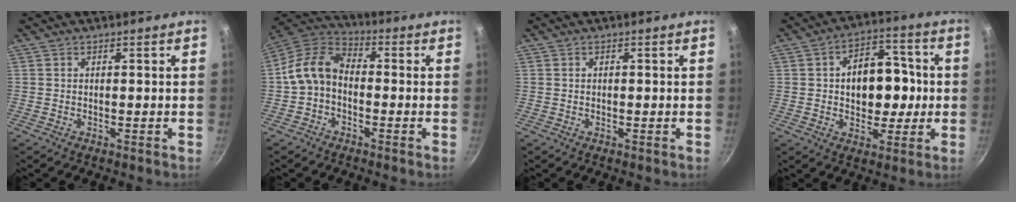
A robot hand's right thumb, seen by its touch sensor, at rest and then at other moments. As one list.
[{"total": 10.4, "force": [-1.2, 7.5, 7.1], "torque": [-0.127, 0.034, -0.039]}, {"total": 0.0}, {"total": 12.8, "force": [0.5, 8.5, 9.5], "torque": [-0.094, 0.025, 0.007]}]